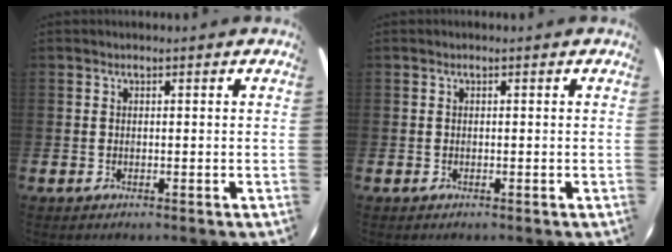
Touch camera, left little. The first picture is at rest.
{"total": 0.0}